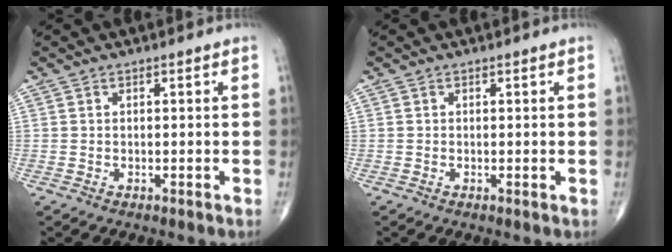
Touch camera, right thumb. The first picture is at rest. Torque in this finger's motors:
{"motor_torque": [-0.29, -0.20, 0.11, 0.06, 0.03]}